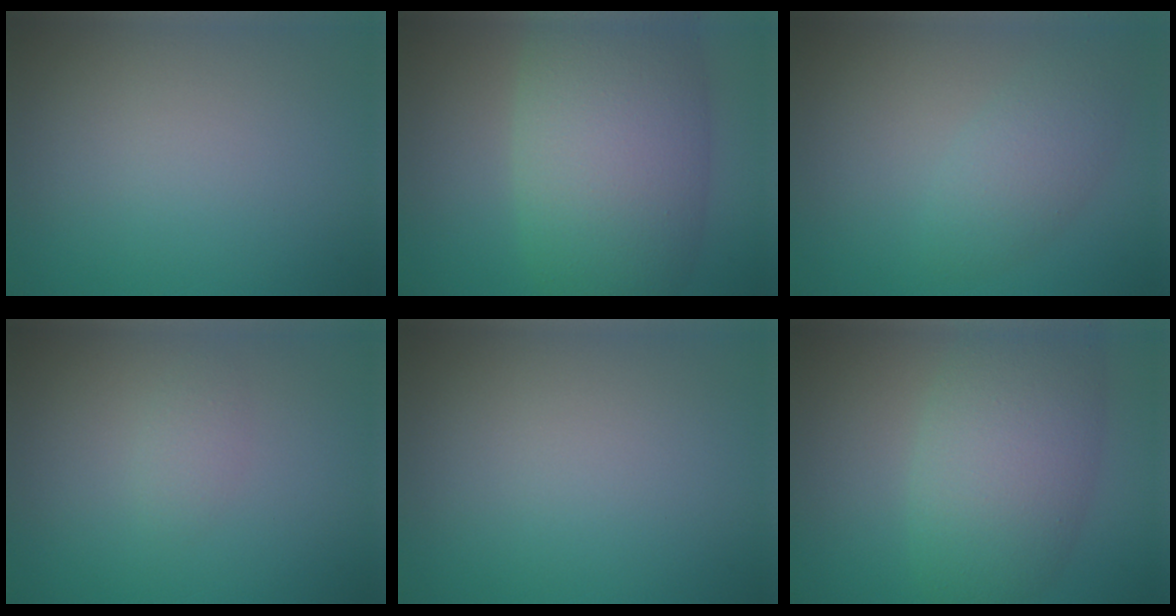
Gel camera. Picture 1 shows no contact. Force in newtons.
{"total": 10.6, "press": 10.6, "slide": 0.5}
{"total": 2.9, "press": 2.9, "slide": 0.2}
{"total": 1.0, "press": 1.0, "slide": 0.1}
{"total": 0.0}
{"total": 7.4, "press": 7.4, "slide": 0.2}